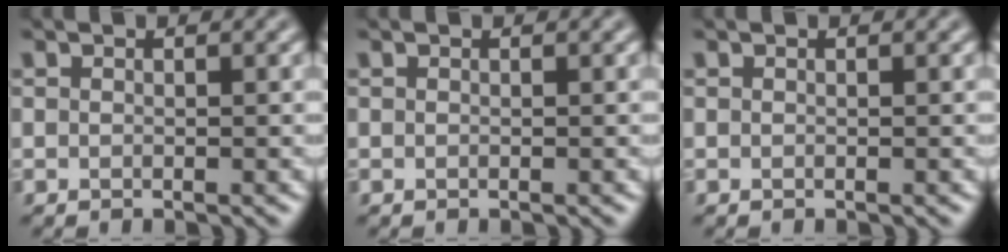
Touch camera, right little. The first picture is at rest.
{"total": 0.0}
{"total": 0.0}